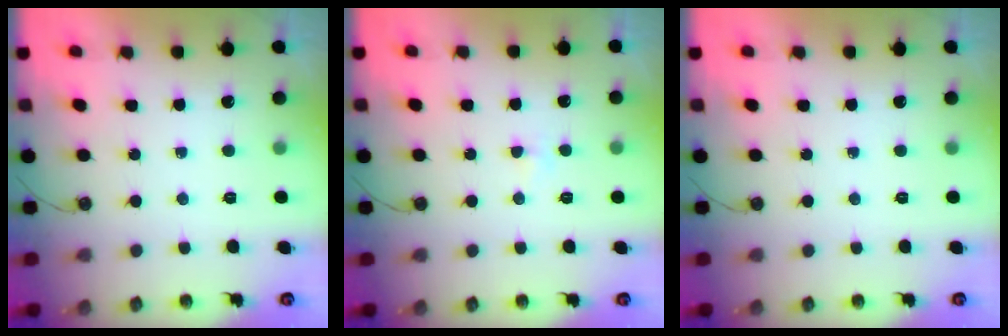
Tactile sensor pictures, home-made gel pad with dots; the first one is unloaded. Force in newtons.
{"total": 2.3, "press": 2.3, "slide": 0.4}
{"total": 0.0}